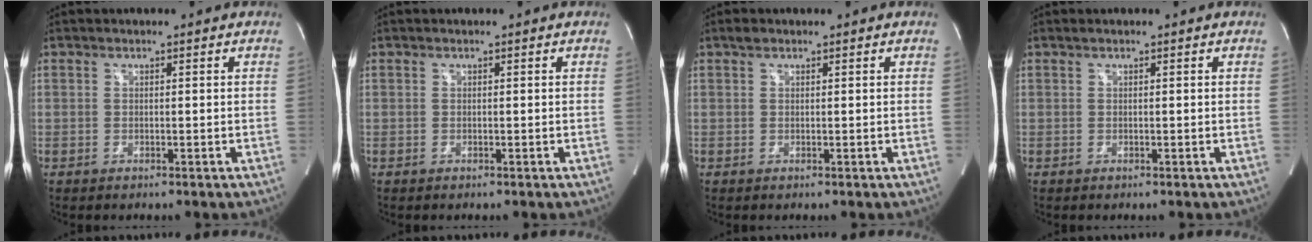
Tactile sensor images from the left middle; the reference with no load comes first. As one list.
[{"total": 0.0}, {"total": 0.8, "force": [0.6, 0.4, 0.3], "torque": [-0.010, 0.010, 0.011]}, {"total": 0.0}]